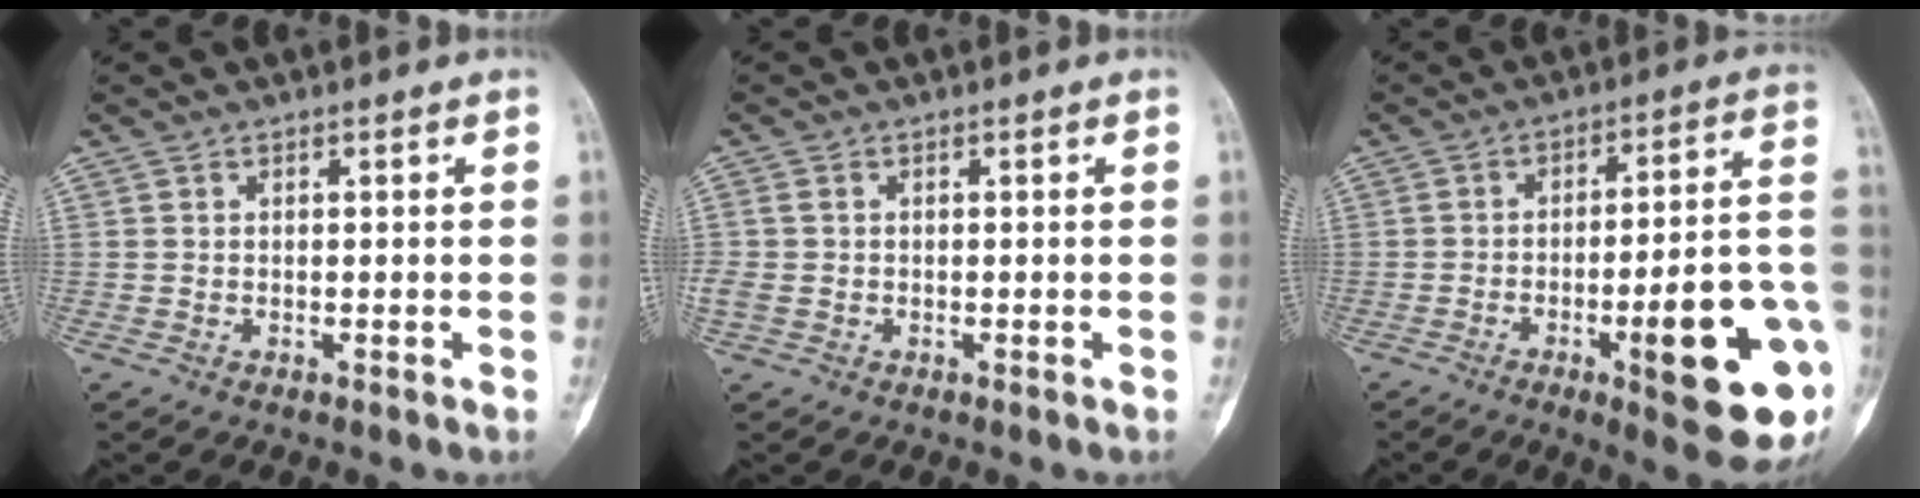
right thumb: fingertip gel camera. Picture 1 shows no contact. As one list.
[{"total": 3.1, "force": [-0.3, 2.3, 2.0], "torque": [-0.072, 0.004, -0.007]}, {"total": 19.8, "force": [-6.2, 4.3, 18.4], "torque": [-0.208, 0.024, -0.075]}]